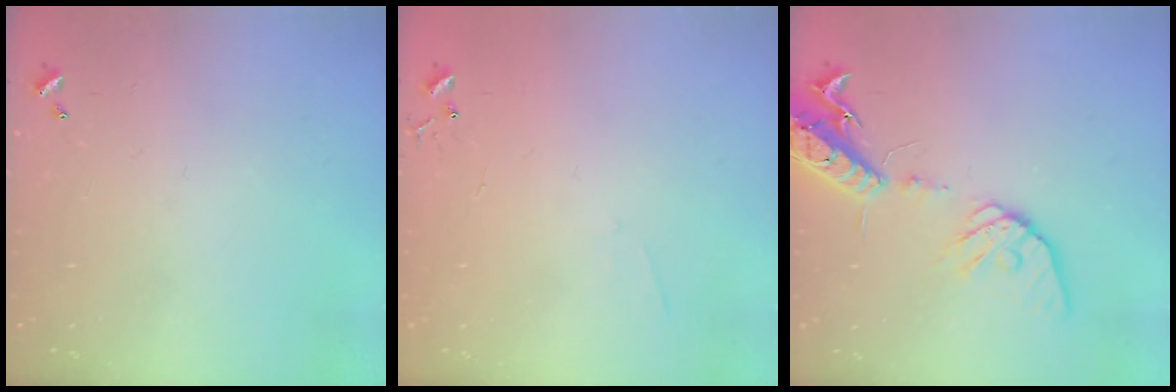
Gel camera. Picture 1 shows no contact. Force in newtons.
{"total": 3.8, "press": 3.7, "slide": 0.6}
{"total": 17.5, "press": 17.1, "slide": 3.5}